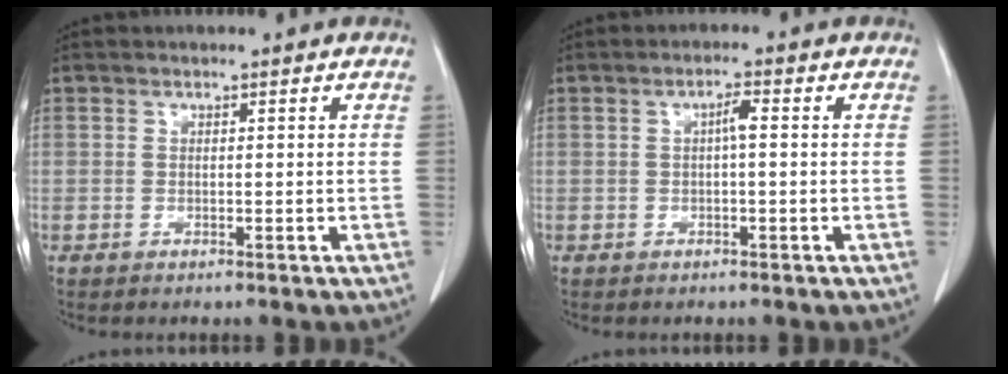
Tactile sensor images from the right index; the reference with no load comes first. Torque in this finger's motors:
{"motor_torque": [0.27, 0.06, 0.02, 0.02]}